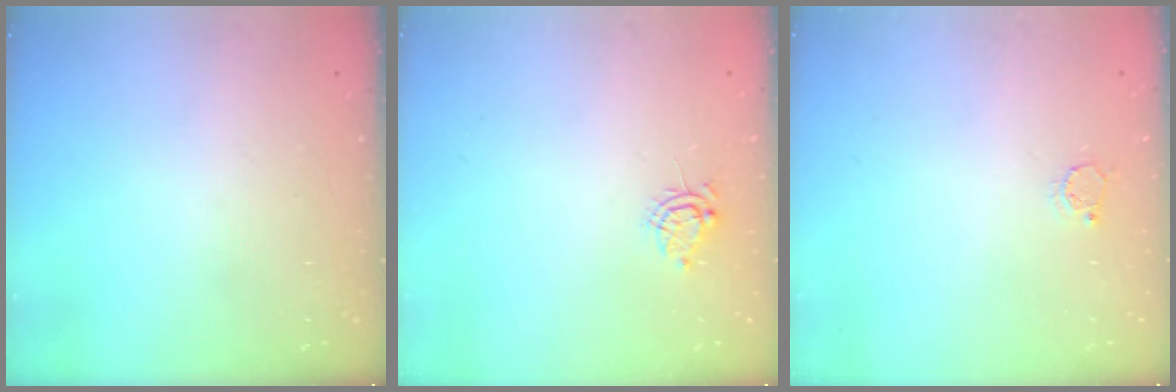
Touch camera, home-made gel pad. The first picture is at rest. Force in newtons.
{"total": 6.1, "press": 6.0, "slide": 1.0}
{"total": 2.6, "press": 2.6, "slide": 0.3}